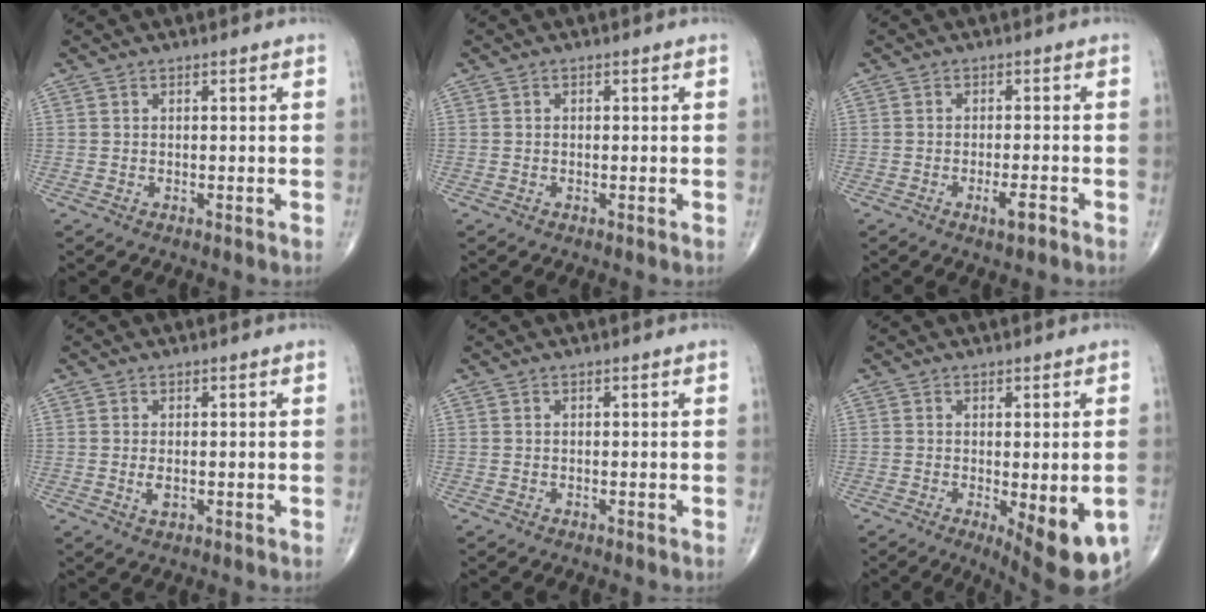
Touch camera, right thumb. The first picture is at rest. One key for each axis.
{"total": 0.0}
{"total": 3.1, "fx": -1.7, "fy": 0.7, "fz": 2.5, "tx": -0.043, "ty": 0.003, "tz": -0.030}
{"total": 2.0, "fx": -0.1, "fy": 1.0, "fz": 1.7, "tx": -0.035, "ty": -0.006, "tz": -0.001}
{"total": 0.0}
{"total": 12.3, "fx": -4.3, "fy": 3.9, "fz": 10.8, "tx": -0.116, "ty": -0.016, "tz": -0.050}